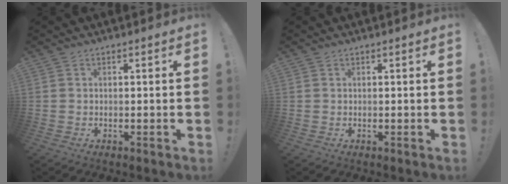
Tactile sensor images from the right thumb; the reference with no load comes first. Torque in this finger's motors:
{"motor_torque": [-0.06, 0.09, 0.00, -0.07, 0.10]}